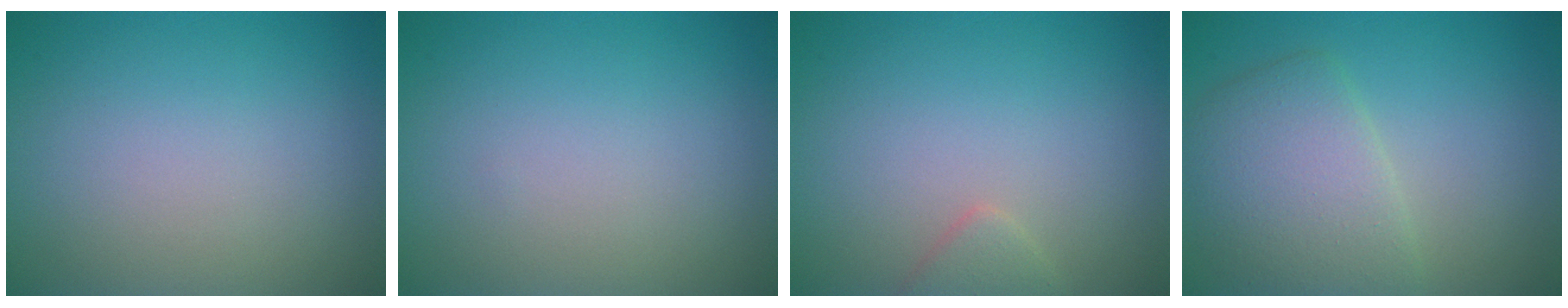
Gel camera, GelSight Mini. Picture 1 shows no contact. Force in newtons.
{"total": 0.0}
{"total": 1.3, "press": 1.3, "slide": 0.1}
{"total": 5.0, "press": 5.0, "slide": 0.3}